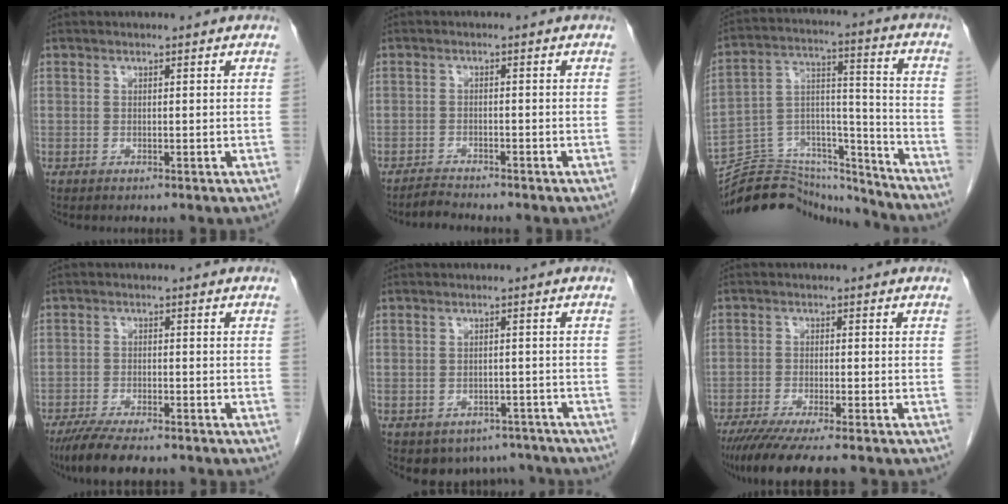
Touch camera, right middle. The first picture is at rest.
{"total": 2.0, "force": [-2.0, -0.2, -0.1], "torque": [-0.001, -0.011, -0.037]}
{"total": 21.4, "force": [-20.5, 4.7, 3.9], "torque": [-0.092, 0.050, -0.319]}
{"total": 8.7, "force": [-7.0, 1.9, 4.8], "torque": [-0.081, -0.019, -0.114]}
{"total": 6.4, "force": [-5.1, 3.8, 0.6], "torque": [0.007, 0.010, -0.061]}
{"total": 10.3, "force": [-8.2, 0.7, 6.2], "torque": [-0.092, -0.024, -0.129]}